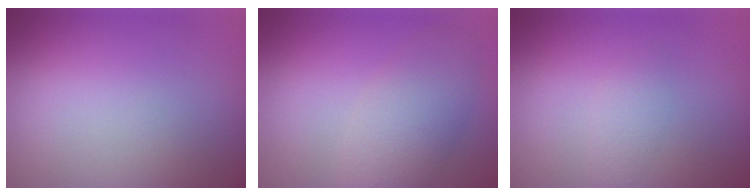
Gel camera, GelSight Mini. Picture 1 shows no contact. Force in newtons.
{"total": 4.7, "press": 4.7, "slide": 0.1}
{"total": 1.4, "press": 1.4, "slide": 0.0}